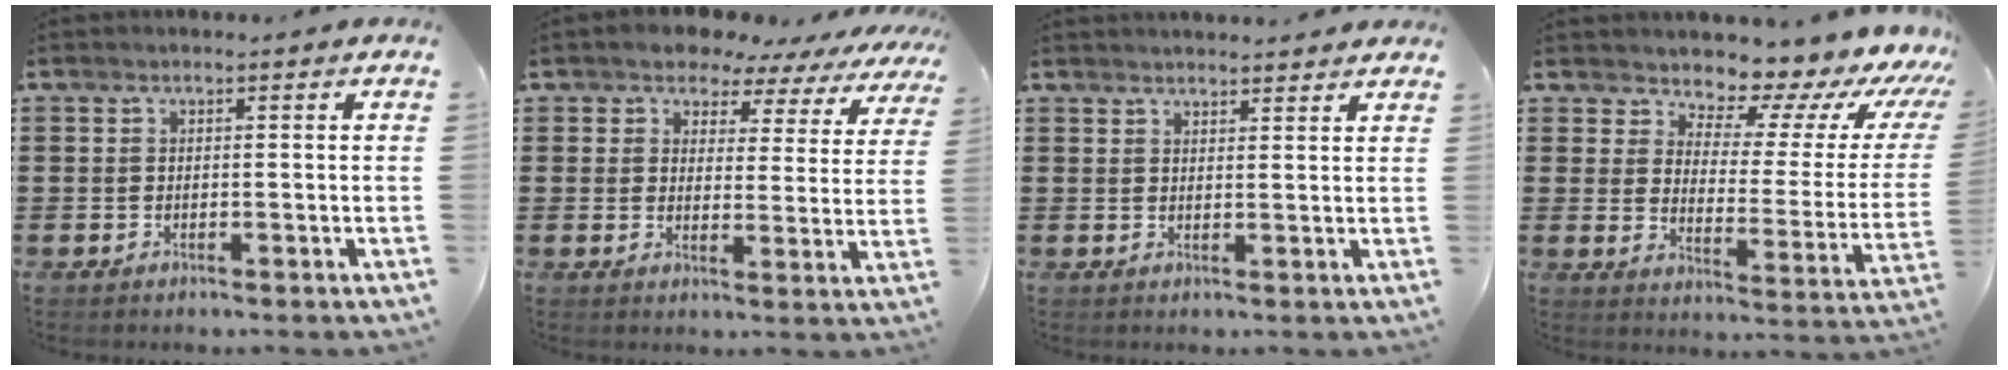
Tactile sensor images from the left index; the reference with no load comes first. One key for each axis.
{"total": 4.5, "fx": 4.1, "fy": 1.8, "fz": 0.7, "tx": -0.034, "ty": -0.024, "tz": 0.067}
{"total": 2.0, "fx": 2.0, "fy": -0.1, "fz": 0.0, "tx": -0.005, "ty": -0.005, "tz": 0.039}
{"total": 6.6, "fx": 6.1, "fy": 2.0, "fz": 1.7, "tx": -0.036, "ty": -0.063, "tz": 0.098}